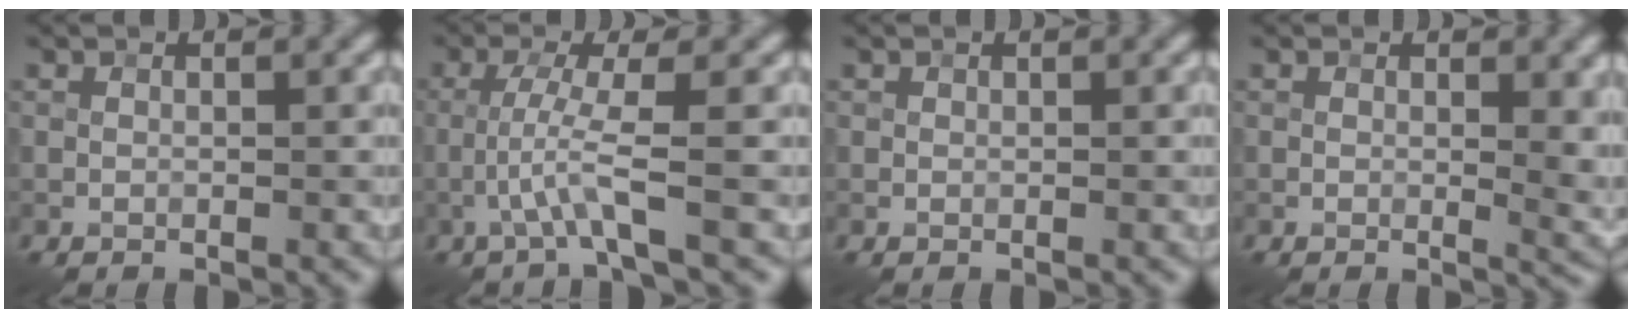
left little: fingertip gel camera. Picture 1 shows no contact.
{"total": 3.1, "force": [-1.2, -0.4, 2.8], "torque": [-0.064, 0.008, -0.028]}
{"total": 0.0}
{"total": 3.2, "force": [0.4, 1.5, 2.8], "torque": [-0.027, -0.006, 0.006]}